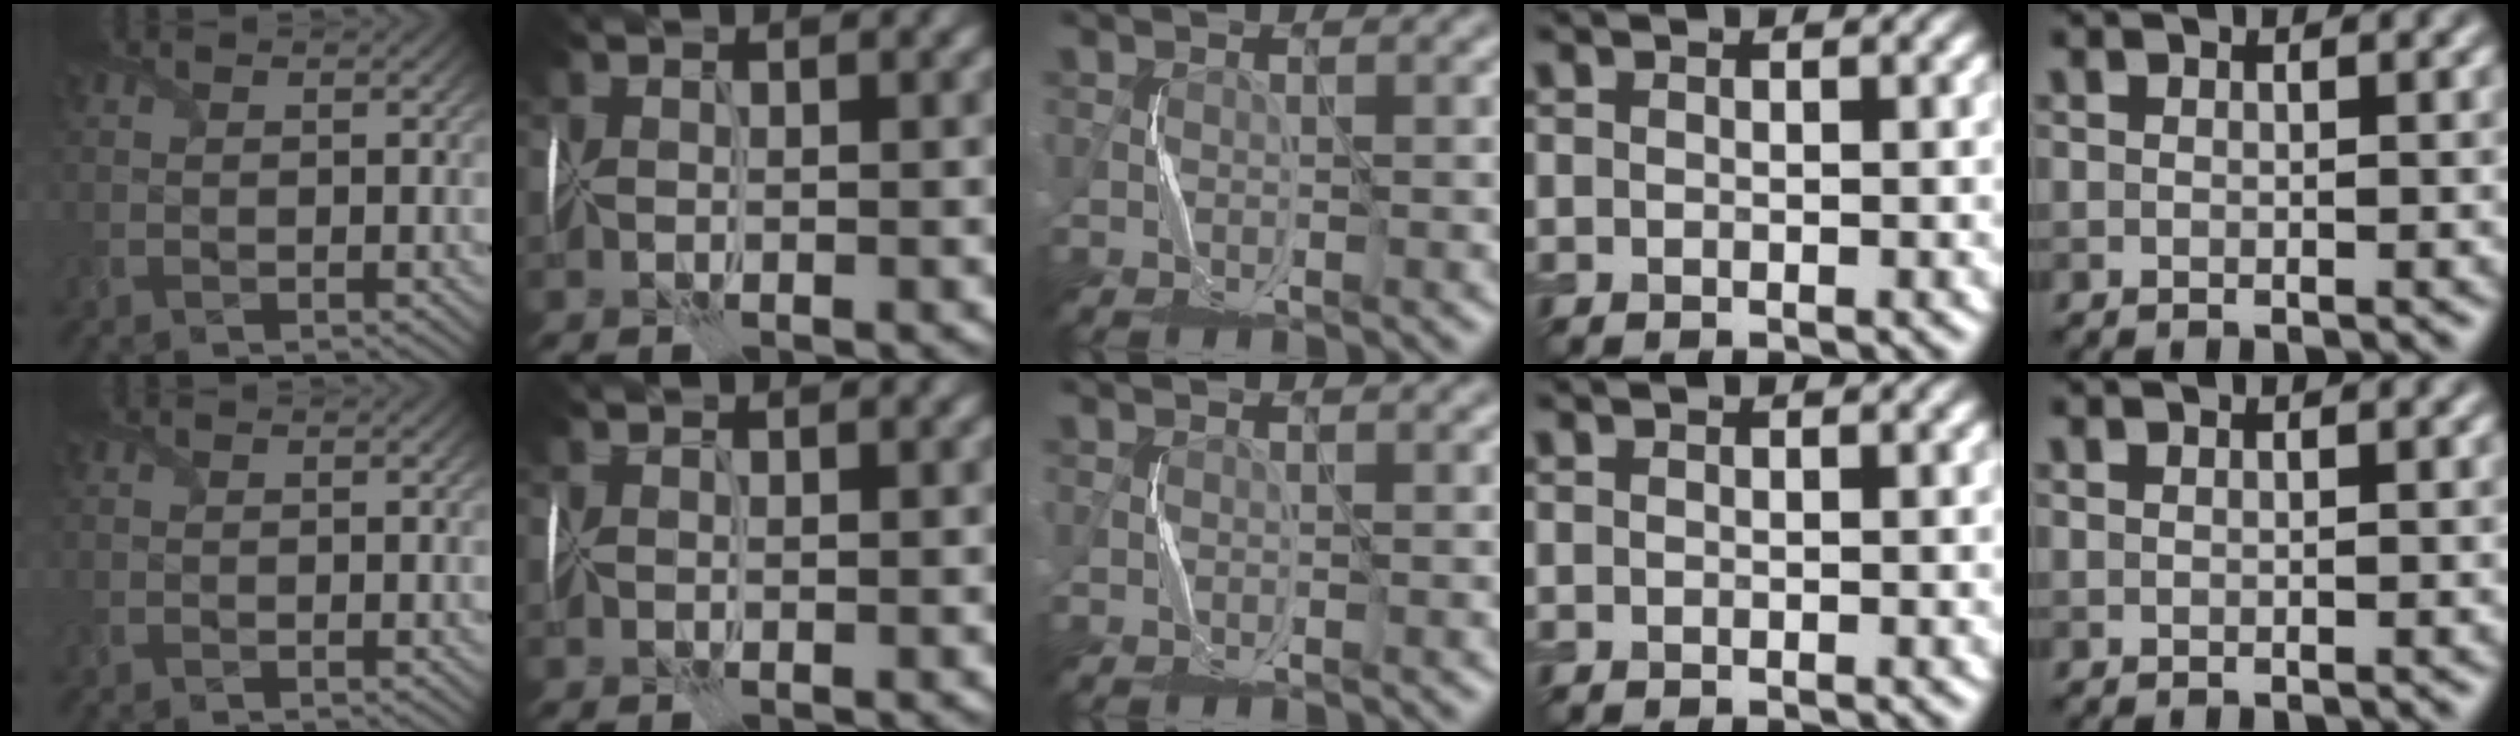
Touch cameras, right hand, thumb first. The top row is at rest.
{"index": {"total": 0.5, "force": [0.5, 0.0, 0.1], "torque": [0.002, 0.004, 0.008]}}